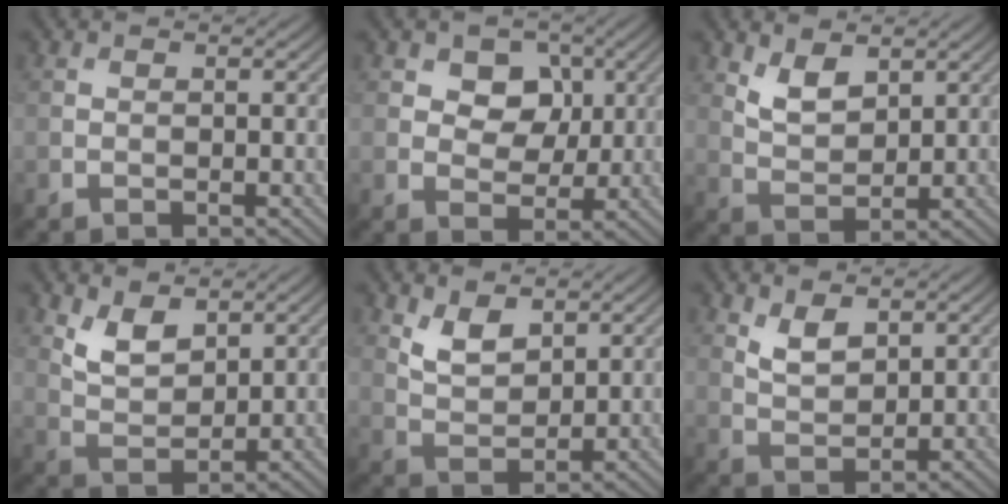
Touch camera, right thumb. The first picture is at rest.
{"total": 5.6, "force": [2.1, 4.2, 3.2], "torque": [-0.049, -0.013, 0.028]}
{"total": 4.2, "force": [2.5, 2.1, 2.6], "torque": [-0.059, -0.010, 0.054]}
{"total": 4.6, "force": [2.8, 2.3, 2.8], "torque": [-0.066, -0.011, 0.058]}
{"total": 4.1, "force": [2.5, 2.1, 2.5], "torque": [-0.058, -0.010, 0.054]}
{"total": 3.5, "force": [2.1, 1.7, 2.2], "torque": [-0.051, -0.008, 0.046]}